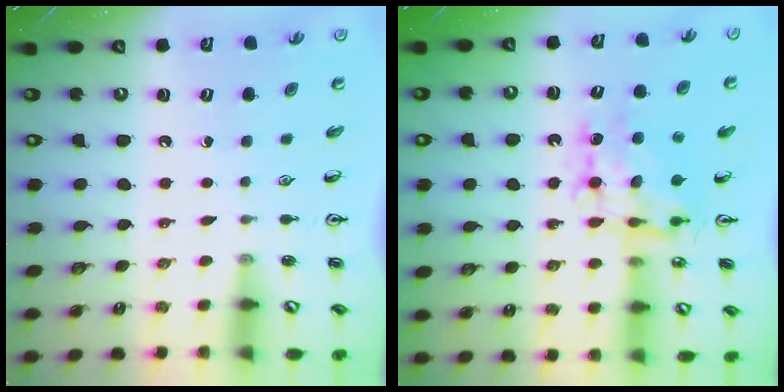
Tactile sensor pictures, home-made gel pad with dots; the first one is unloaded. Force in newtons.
{"total": 9.7, "press": 9.7, "slide": 0.8}